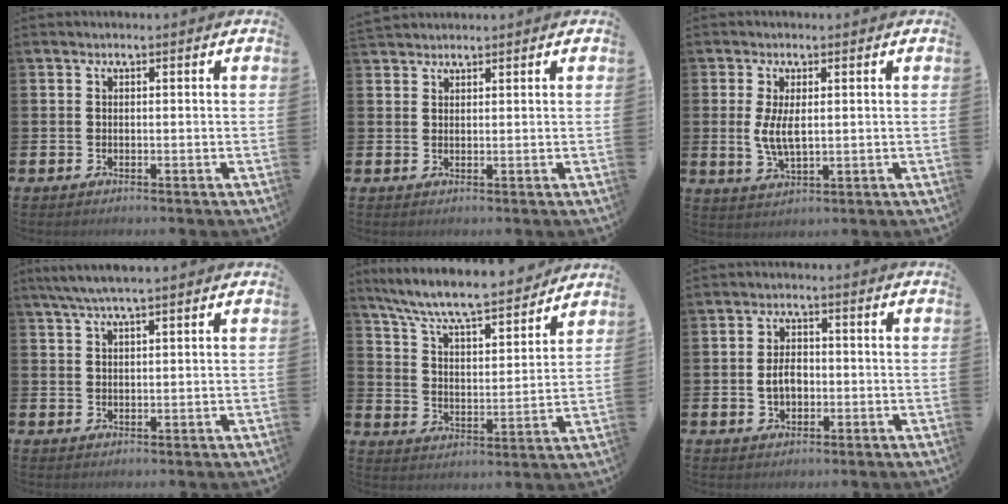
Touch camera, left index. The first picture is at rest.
{"total": 1.8, "force": [1.7, 0.5, -0.1], "torque": [0.000, 0.000, 0.034]}
{"total": 4.2, "force": [0.8, 1.7, 3.8], "torque": [-0.064, 0.000, 0.010]}
{"total": 3.9, "force": [3.2, 0.3, 2.3], "torque": [-0.049, -0.001, 0.058]}
{"total": 8.9, "force": [8.3, 1.1, 3.0], "torque": [-0.083, -0.066, 0.139]}
{"total": 3.3, "force": [-0.4, 2.3, 2.4], "torque": [-0.035, 0.002, -0.012]}